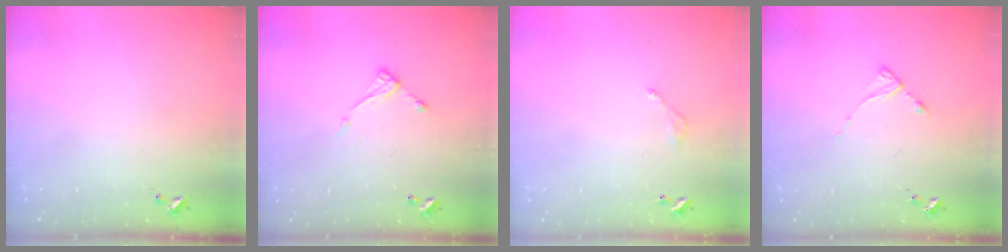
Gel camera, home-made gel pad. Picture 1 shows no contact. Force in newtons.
{"total": 7.5, "press": 7.5, "slide": 0.2}
{"total": 3.8, "press": 3.8, "slide": 0.2}
{"total": 2.9, "press": 2.8, "slide": 0.4}